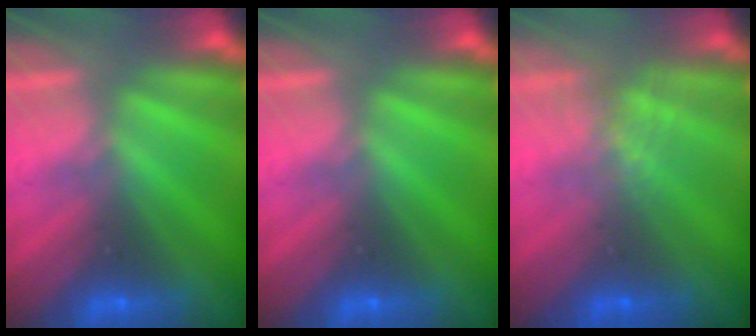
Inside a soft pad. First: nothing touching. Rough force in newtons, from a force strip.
{"total": 0.0}
{"total": 1.6}